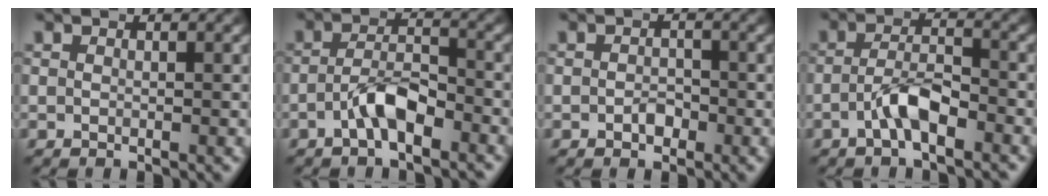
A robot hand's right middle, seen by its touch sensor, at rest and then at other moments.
{"total": 3.5, "force": [-1.9, 1.3, 2.7], "torque": [-0.050, 0.010, -0.040]}
{"total": 1.4, "force": [-0.6, 0.9, 0.8], "torque": [-0.014, 0.000, -0.011]}
{"total": 3.3, "force": [-1.8, 1.0, 2.6], "torque": [-0.054, 0.008, -0.038]}